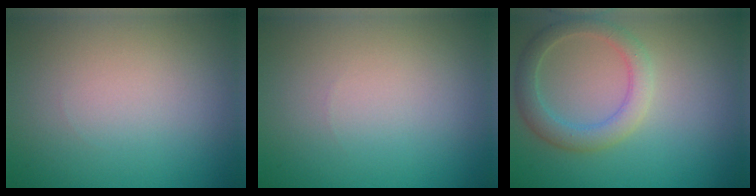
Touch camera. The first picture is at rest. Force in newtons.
{"total": 0.0}
{"total": 3.2, "press": 3.2, "slide": 0.2}